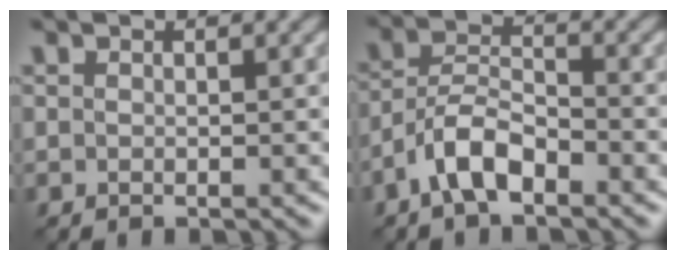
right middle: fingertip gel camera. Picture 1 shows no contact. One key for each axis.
{"total": 4.3, "fx": -2.7, "fy": 1.6, "fz": 2.9, "tx": -0.052, "ty": 0.012, "tz": -0.058}